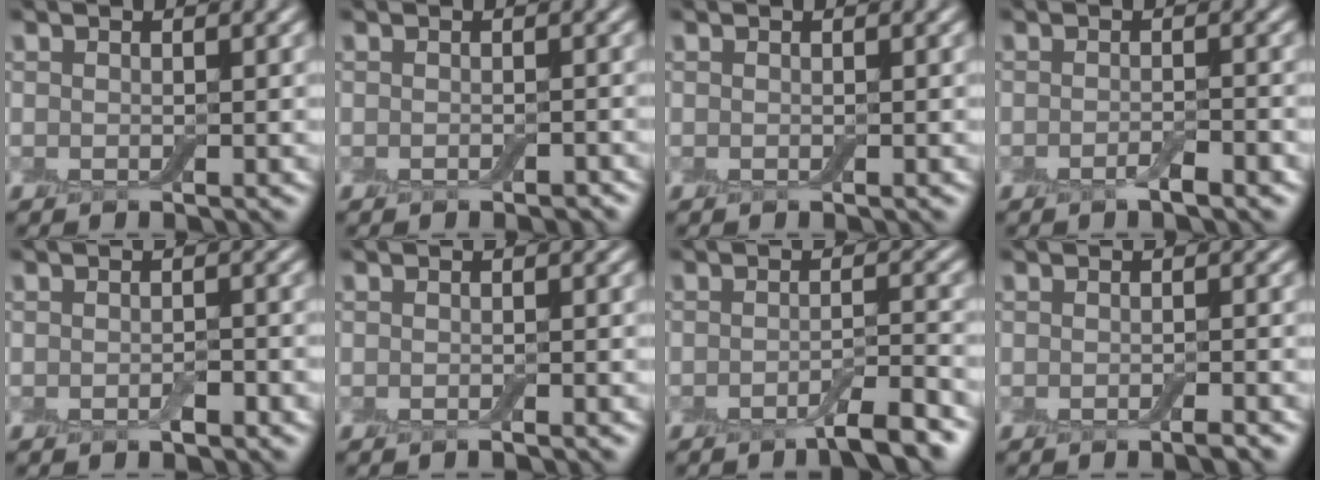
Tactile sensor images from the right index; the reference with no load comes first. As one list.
[{"total": 0.6, "force": [-0.5, 0.2, 0.4], "torque": [-0.006, 0.000, -0.006]}, {"total": 0.0}, {"total": 1.6, "force": [-1.0, 0.3, 1.2], "torque": [-0.018, 0.000, -0.017]}, {"total": 1.1, "force": [-0.5, 0.4, 0.9], "torque": [-0.014, -0.001, -0.008]}, {"total": 0.5, "force": [-0.4, 0.0, 0.4], "torque": [-0.003, 0.000, -0.006]}, {"total": 3.8, "force": [-2.5, 0.7, 2.9], "torque": [-0.038, 0.003, -0.047]}, {"total": 1.1, "force": [-0.7, 0.1, 0.8], "torque": [-0.011, -0.003, -0.012]}]